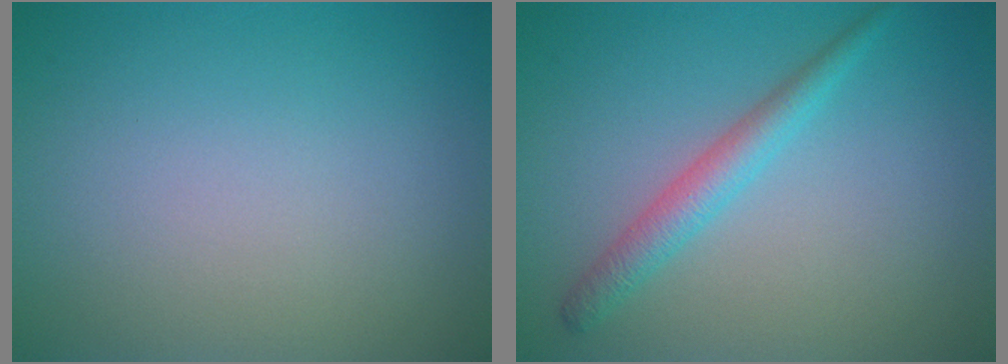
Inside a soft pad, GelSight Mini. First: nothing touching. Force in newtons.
{"total": 2.5, "press": 2.5, "slide": 0.0}